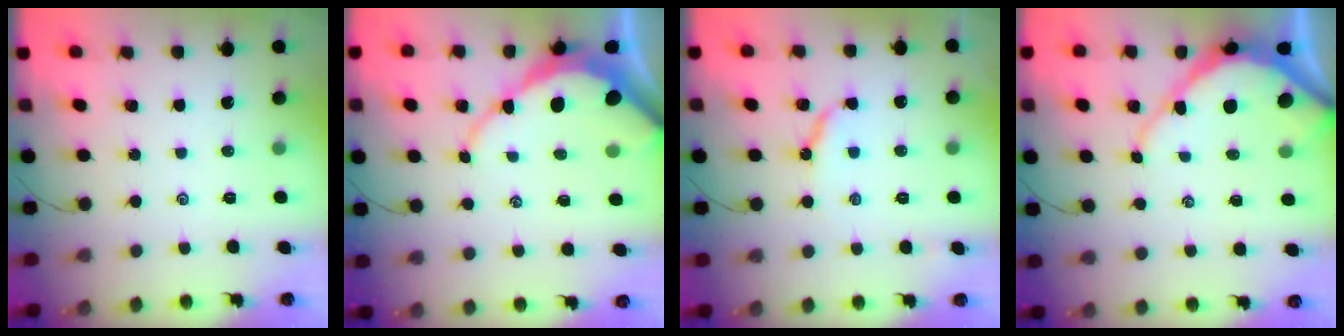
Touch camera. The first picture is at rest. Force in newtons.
{"total": 10.0, "press": 10.0, "slide": 1.1}
{"total": 6.5, "press": 6.4, "slide": 0.7}
{"total": 8.8, "press": 8.7, "slide": 0.9}